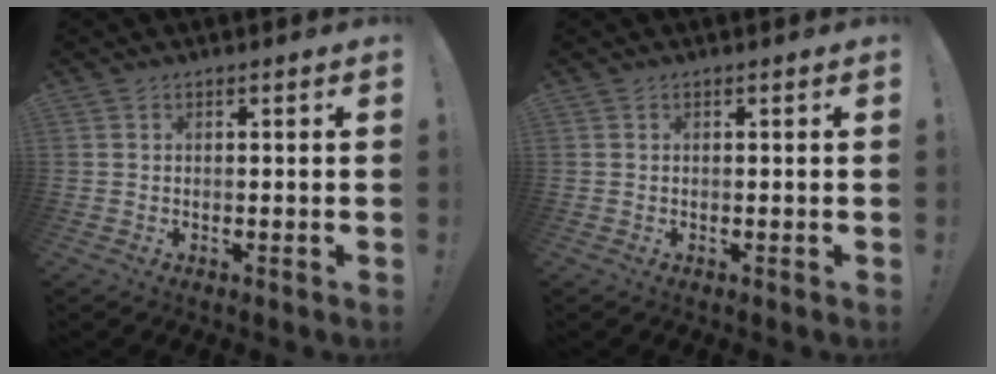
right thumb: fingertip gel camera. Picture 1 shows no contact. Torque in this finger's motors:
{"motor_torque": [0.00, 0.00, 0.00, 0.00, 0.00]}